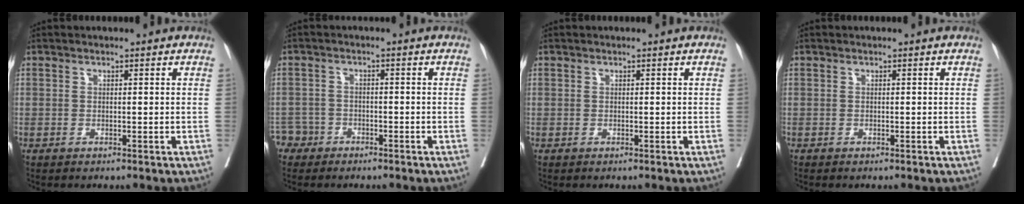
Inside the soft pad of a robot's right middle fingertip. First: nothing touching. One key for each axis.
{"total": 3.0, "fx": -2.1, "fy": 2.1, "fz": -0.7, "tx": 0.008, "ty": 0.010, "tz": -0.043}
{"total": 0.0}
{"total": 0.0}